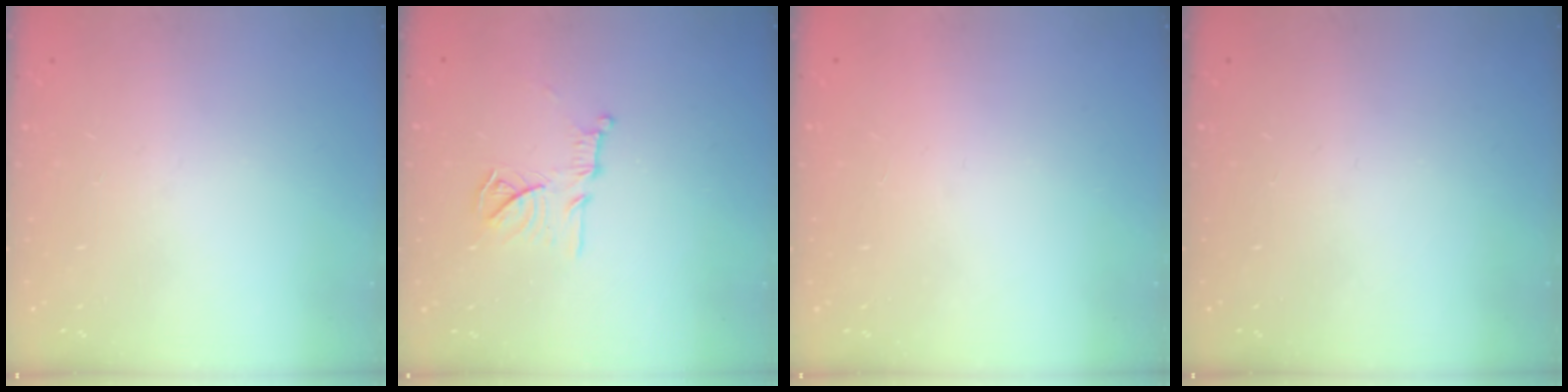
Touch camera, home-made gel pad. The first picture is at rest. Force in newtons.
{"total": 12.5, "press": 12.5, "slide": 0.8}
{"total": 1.6, "press": 1.6, "slide": 0.1}
{"total": 0.0}